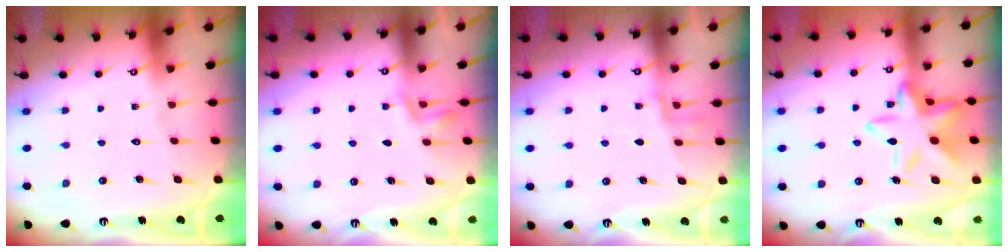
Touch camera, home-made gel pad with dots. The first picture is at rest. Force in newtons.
{"total": 2.9, "press": 2.3, "slide": 1.7}
{"total": 5.5, "press": 5.3, "slide": 1.3}
{"total": 17.5, "press": 17.4, "slide": 1.1}